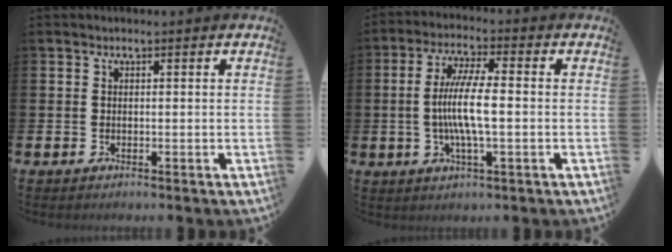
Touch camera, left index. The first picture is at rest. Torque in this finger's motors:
{"motor_torque": [2.07, 0.07, 1.06, 0.21]}